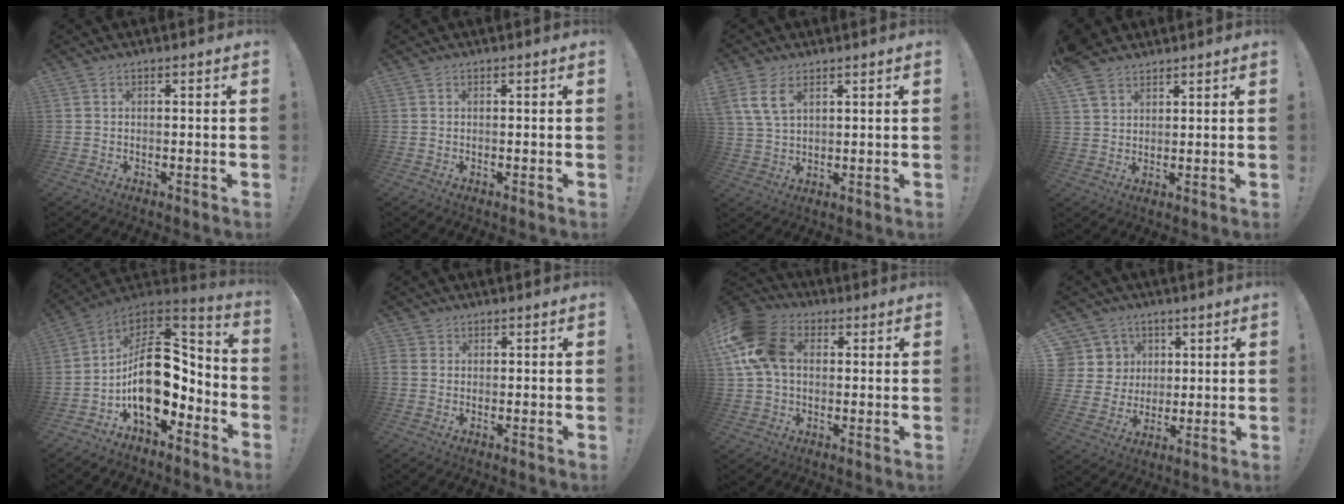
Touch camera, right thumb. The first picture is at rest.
{"total": 0.0}
{"total": 8.0, "force": [4.1, 4.6, 5.1], "torque": [-0.097, -0.007, 0.081]}
{"total": 6.7, "force": [4.9, 4.0, 2.2], "torque": [-0.033, -0.024, 0.097]}
{"total": 20.1, "force": [-1.7, 12.6, 15.6], "torque": [-0.259, 0.011, -0.018]}
{"total": 2.4, "force": [1.0, 2.1, 0.6], "torque": [-0.009, 0.000, 0.019]}
{"total": 16.2, "force": [3.8, 11.7, 10.5], "torque": [-0.199, 0.005, 0.075]}
{"total": 9.8, "force": [3.4, 8.9, 2.3], "torque": [-0.035, -0.018, 0.076]}